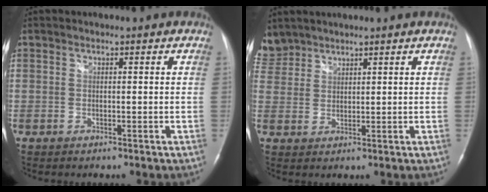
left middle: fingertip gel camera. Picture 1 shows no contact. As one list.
[{"total": 5.2, "force": [4.5, 2.5, 0.0], "torque": [-0.004, 0.013, 0.101]}]